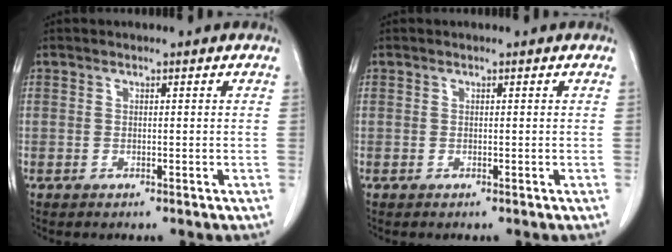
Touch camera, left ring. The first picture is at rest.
{"total": 0.0}